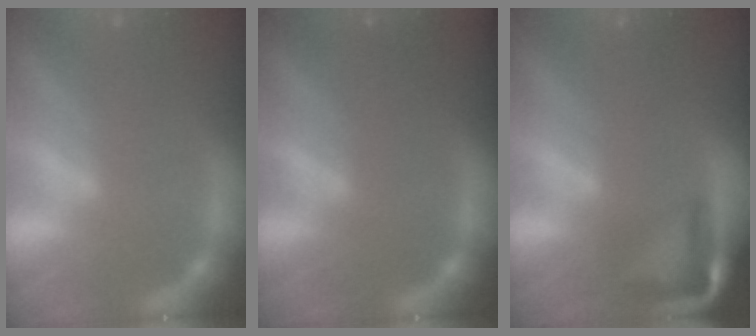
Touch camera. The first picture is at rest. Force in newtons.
{"total": 8.0}
{"total": 5.9}